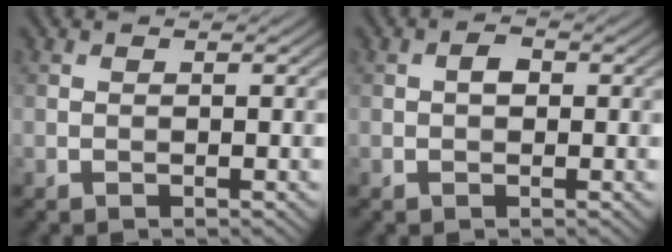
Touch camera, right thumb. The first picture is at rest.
{"total": 1.5, "force": [0.1, 1.0, 1.1], "torque": [-0.018, 0.002, -0.004]}